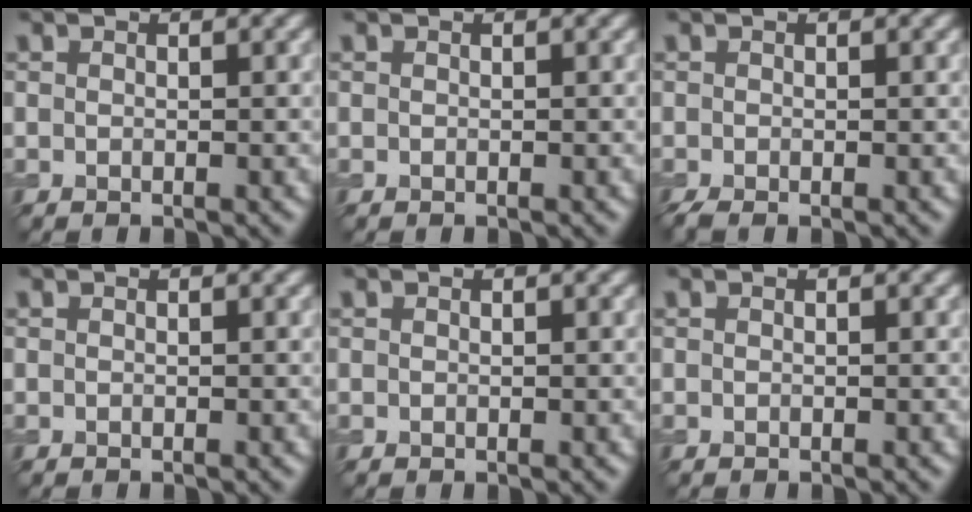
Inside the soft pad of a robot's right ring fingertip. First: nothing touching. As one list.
[{"total": 0.0}, {"total": 1.1, "force": [-0.8, 0.1, 0.7], "torque": [-0.015, -0.006, -0.019]}, {"total": 0.0}, {"total": 0.0}, {"total": 0.0}]